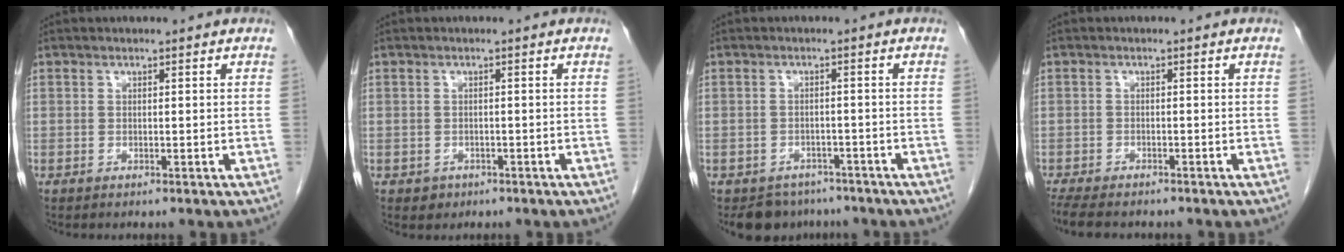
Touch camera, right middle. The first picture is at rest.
{"total": 1.5, "force": [-0.7, 1.2, 0.2], "torque": [-0.004, 0.004, -0.007]}
{"total": 5.9, "force": [-4.9, 3.3, 0.2], "torque": [0.008, 0.007, -0.067]}
{"total": 7.3, "force": [-6.1, 2.0, 3.4], "torque": [-0.058, -0.014, -0.097]}